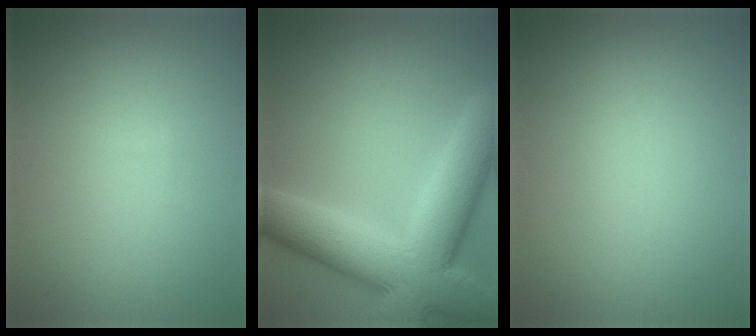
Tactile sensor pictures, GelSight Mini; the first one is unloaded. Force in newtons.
{"total": 10.8, "press": 10.8, "slide": 0.5}
{"total": 0.0}